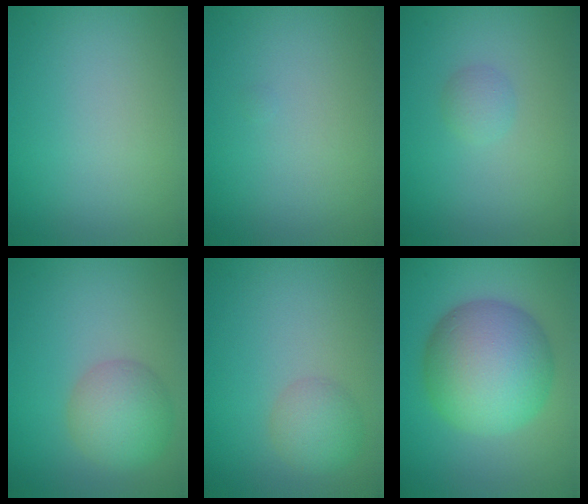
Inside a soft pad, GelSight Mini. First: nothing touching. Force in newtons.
{"total": 0.0}
{"total": 1.3, "press": 1.3, "slide": 0.1}
{"total": 4.4, "press": 4.4, "slide": 0.0}
{"total": 2.1, "press": 2.1, "slide": 0.2}
{"total": 10.2, "press": 10.2, "slide": 0.5}